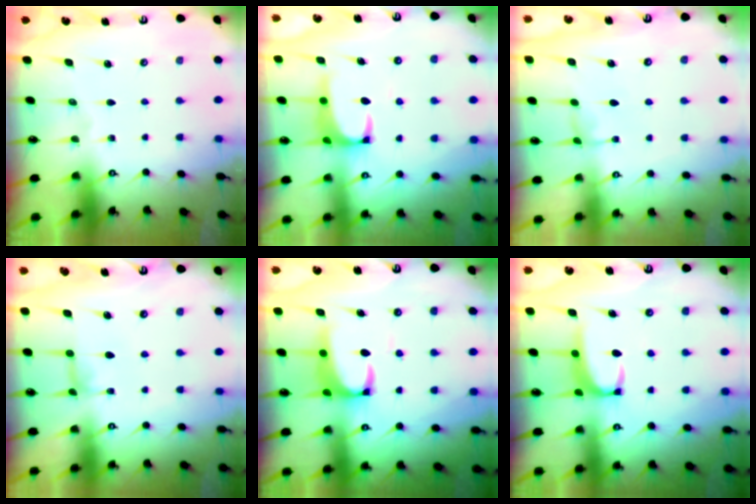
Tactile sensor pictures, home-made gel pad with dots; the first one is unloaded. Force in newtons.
{"total": 1.3, "press": 1.2, "slide": 0.5}
{"total": 2.1, "press": 2.1, "slide": 0.3}
{"total": 2.3, "press": 2.3, "slide": 0.0}
{"total": 2.2, "press": 2.0, "slide": 0.9}
{"total": 2.3, "press": 2.2, "slide": 0.6}